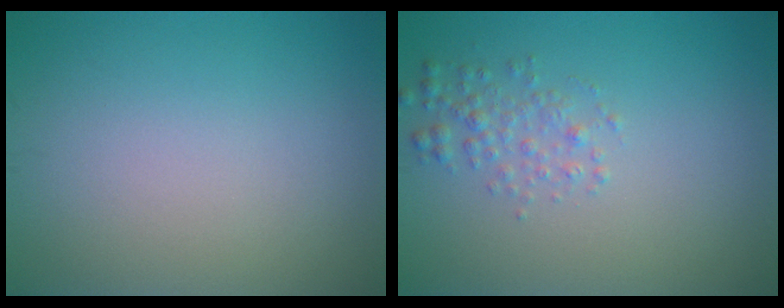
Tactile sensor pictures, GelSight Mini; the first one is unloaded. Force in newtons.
{"total": 1.8, "press": 1.8, "slide": 0.0}